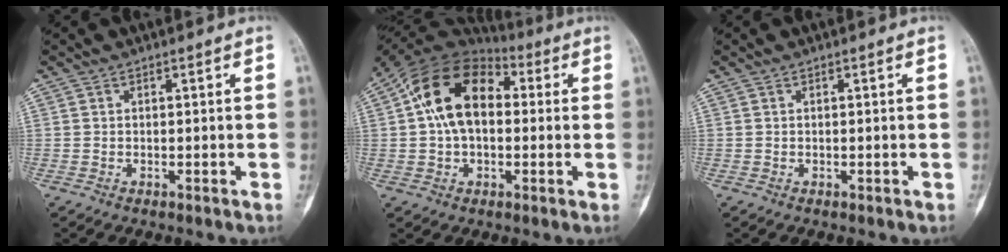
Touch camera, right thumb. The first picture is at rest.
{"total": 16.0, "force": [2.0, 10.6, 11.9], "torque": [-0.189, 0.039, 0.024]}
{"total": 0.0}